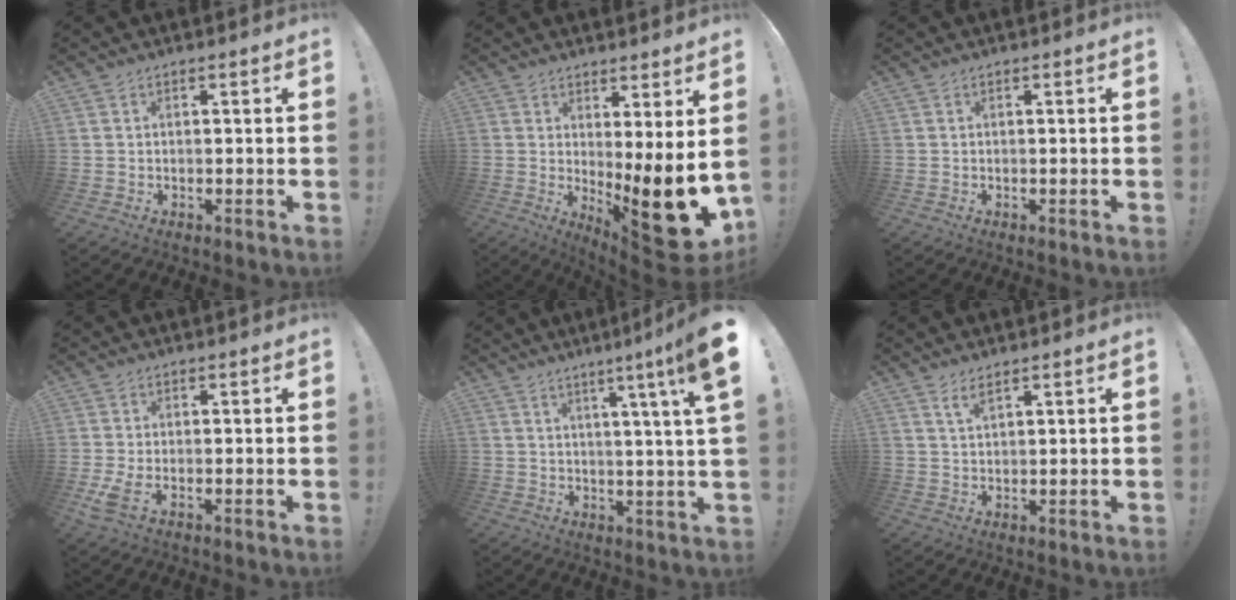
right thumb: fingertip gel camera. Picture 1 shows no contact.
{"total": 15.7, "force": [-2.7, 2.9, 15.2], "torque": [-0.189, -0.019, -0.033]}
{"total": 0.0}
{"total": 3.6, "force": [-1.0, 1.4, 3.2], "torque": [-0.073, -0.008, -0.018]}
{"total": 9.1, "force": [3.4, -1.6, 8.3], "torque": [-0.126, -0.029, 0.043]}
{"total": 2.9, "force": [2.0, 0.6, 2.0], "torque": [-0.042, -0.006, 0.036]}